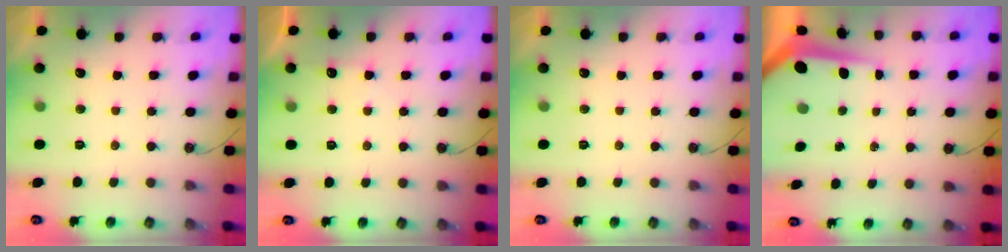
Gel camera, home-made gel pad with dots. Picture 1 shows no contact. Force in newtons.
{"total": 6.3, "press": 6.3, "slide": 0.7}
{"total": 0.0}
{"total": 7.5, "press": 7.5, "slide": 0.7}